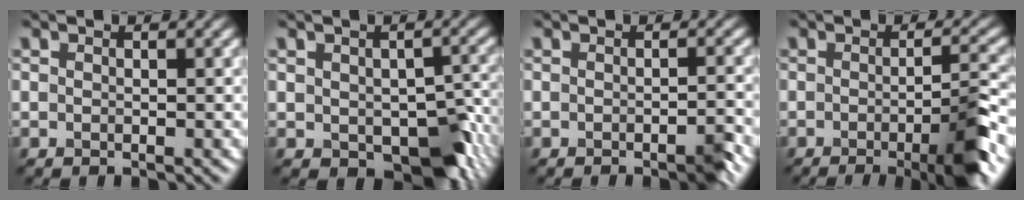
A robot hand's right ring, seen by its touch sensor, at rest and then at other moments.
{"total": 7.5, "force": [-2.5, 4.1, 5.7], "torque": [-0.086, -0.019, -0.026]}
{"total": 1.8, "force": [-1.1, 0.3, 1.5], "torque": [-0.012, 0.000, -0.019]}
{"total": 6.4, "force": [-2.4, 1.3, 5.8], "torque": [-0.075, -0.004, -0.039]}